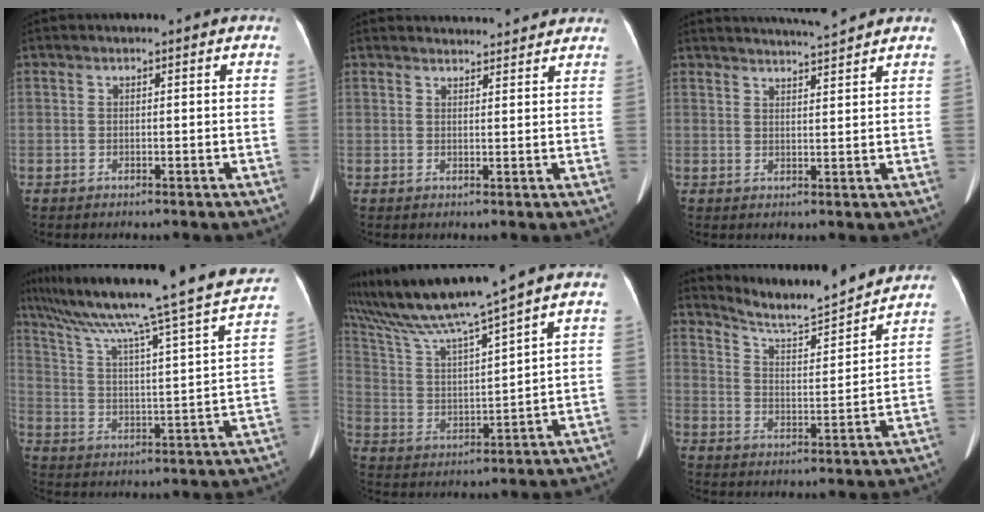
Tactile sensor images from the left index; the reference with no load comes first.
{"total": 7.7, "force": [7.5, 1.1, 1.3], "torque": [-0.011, 0.020, 0.083]}
{"total": 6.5, "force": [6.2, -0.7, 1.9], "torque": [-0.036, 0.008, 0.089]}
{"total": 28.8, "force": [23.9, 0.5, 16.0], "torque": [-0.262, -0.025, 0.332]}
{"total": 14.0, "force": [11.9, -2.2, 7.1], "torque": [-0.142, 0.005, 0.226]}
{"total": 12.3, "force": [12.0, -0.4, 2.6], "torque": [-0.054, -0.002, 0.188]}